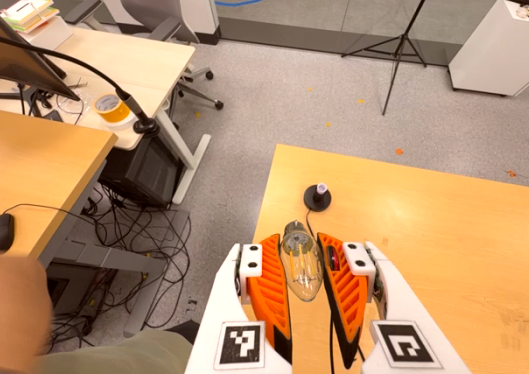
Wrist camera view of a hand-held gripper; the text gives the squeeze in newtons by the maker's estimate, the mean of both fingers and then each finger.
{"total": 19.5, "left": 22.0, "right": 16.9}